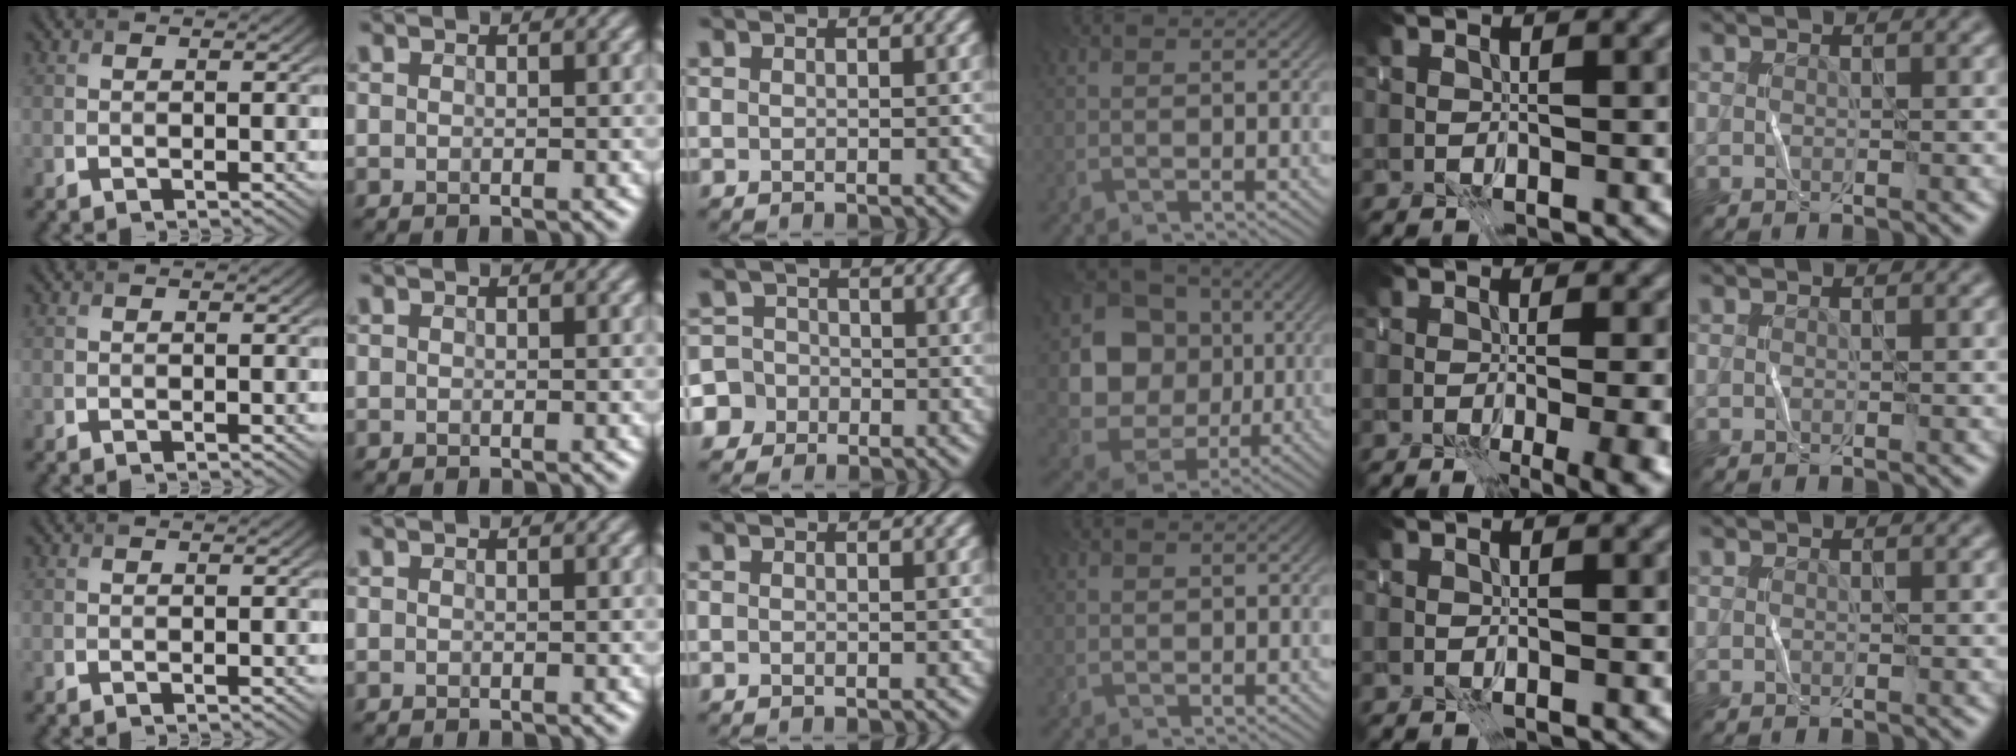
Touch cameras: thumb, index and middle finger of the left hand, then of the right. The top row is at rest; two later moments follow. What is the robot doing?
{"motion": "fold", "object": "receipt paper"}